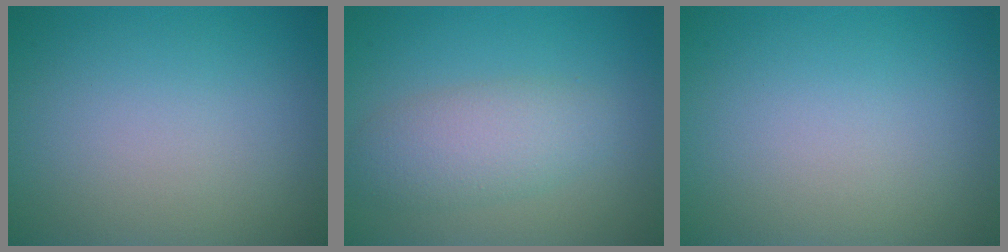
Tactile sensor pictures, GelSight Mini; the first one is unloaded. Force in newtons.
{"total": 3.8, "press": 3.8, "slide": 0.1}
{"total": 0.0}